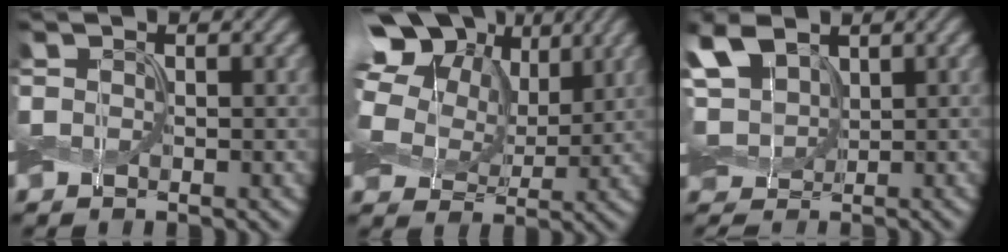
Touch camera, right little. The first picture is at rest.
{"total": 14.9, "force": [5.0, 11.0, 8.8], "torque": [-0.227, 0.048, 0.086]}
{"total": 4.9, "force": [1.9, 3.3, 3.2], "torque": [-0.086, 0.013, 0.028]}